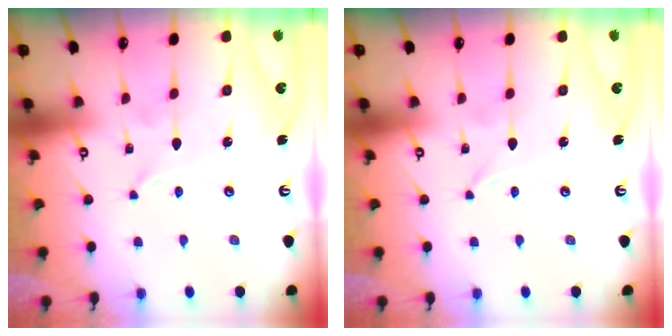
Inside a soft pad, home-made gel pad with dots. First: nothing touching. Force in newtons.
{"total": 0.0}